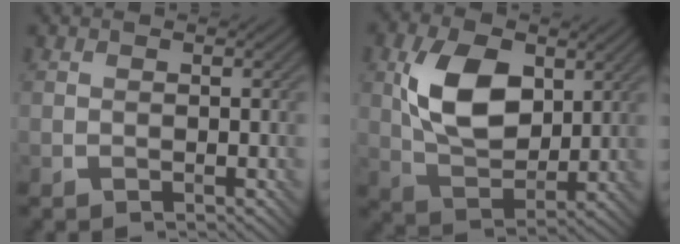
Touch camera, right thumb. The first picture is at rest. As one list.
[{"total": 10.4, "force": [2.8, 6.4, 7.7], "torque": [-0.161, 0.006, 0.054]}]